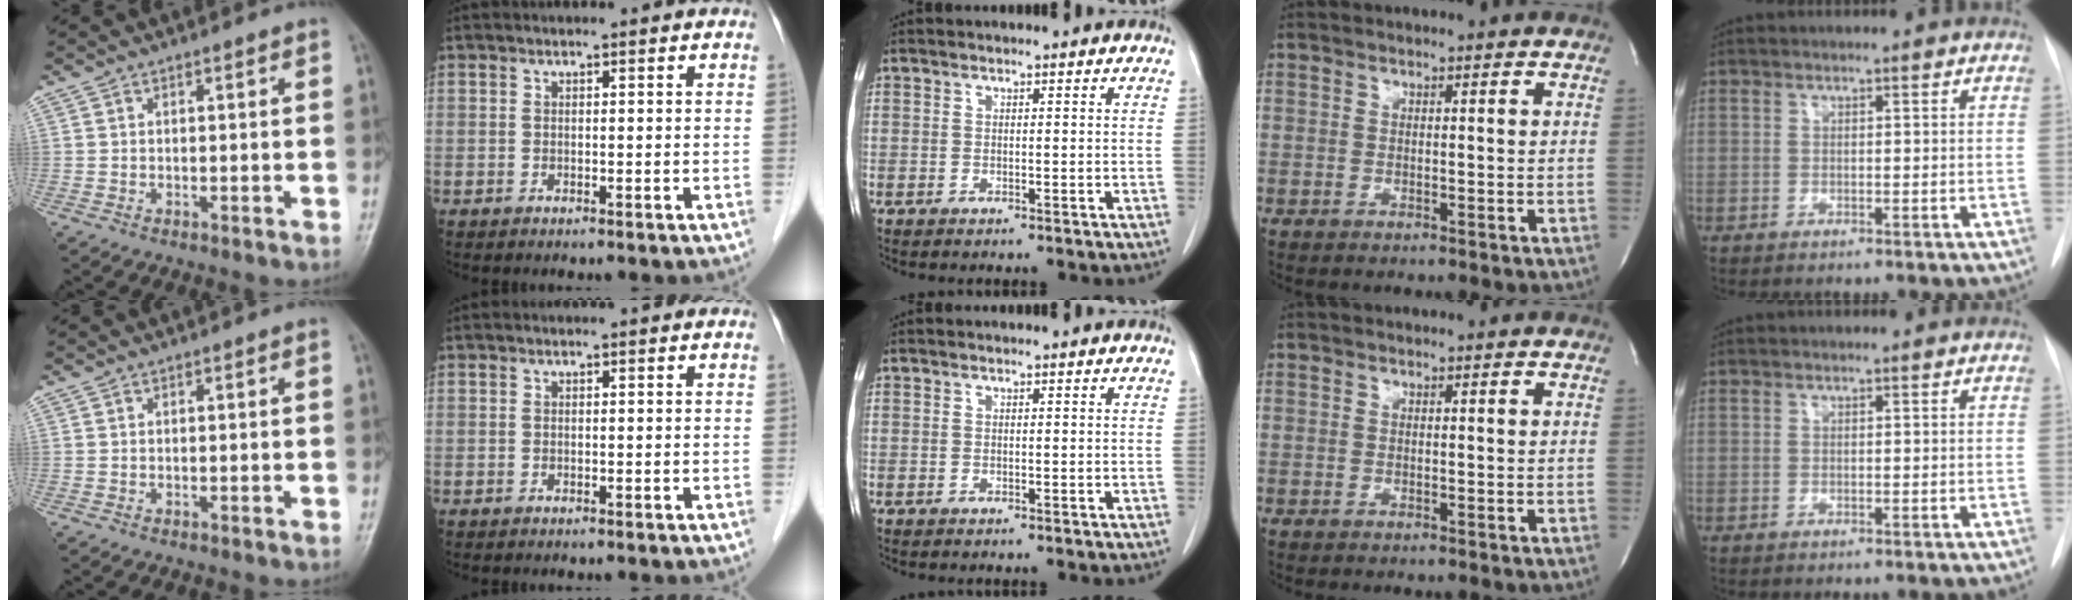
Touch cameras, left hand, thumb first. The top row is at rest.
{}